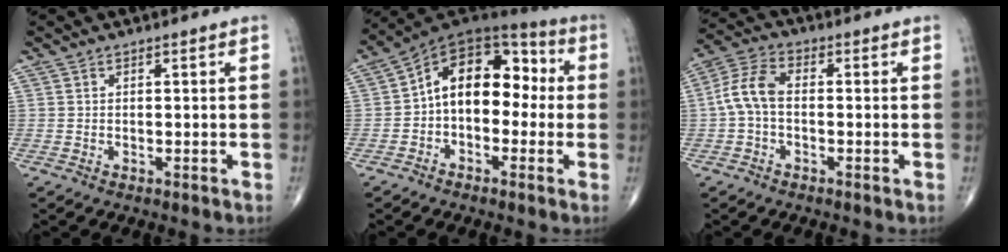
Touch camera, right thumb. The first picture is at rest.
{"total": 14.6, "force": [-0.4, 9.7, 11.0], "torque": [-0.130, 0.053, -0.023]}
{"total": 7.1, "force": [-0.6, 4.1, 5.8], "torque": [-0.120, 0.023, -0.023]}